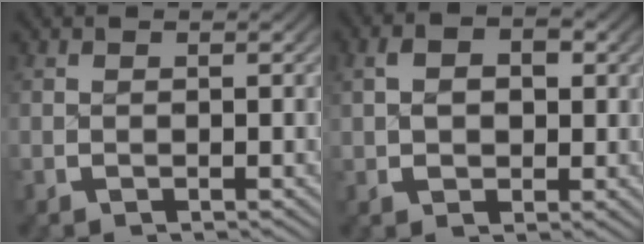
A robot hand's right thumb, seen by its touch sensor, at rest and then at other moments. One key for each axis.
{"total": 3.8, "fx": 0.7, "fy": 2.6, "fz": 2.7, "tx": -0.041, "ty": -0.001, "tz": 0.014}